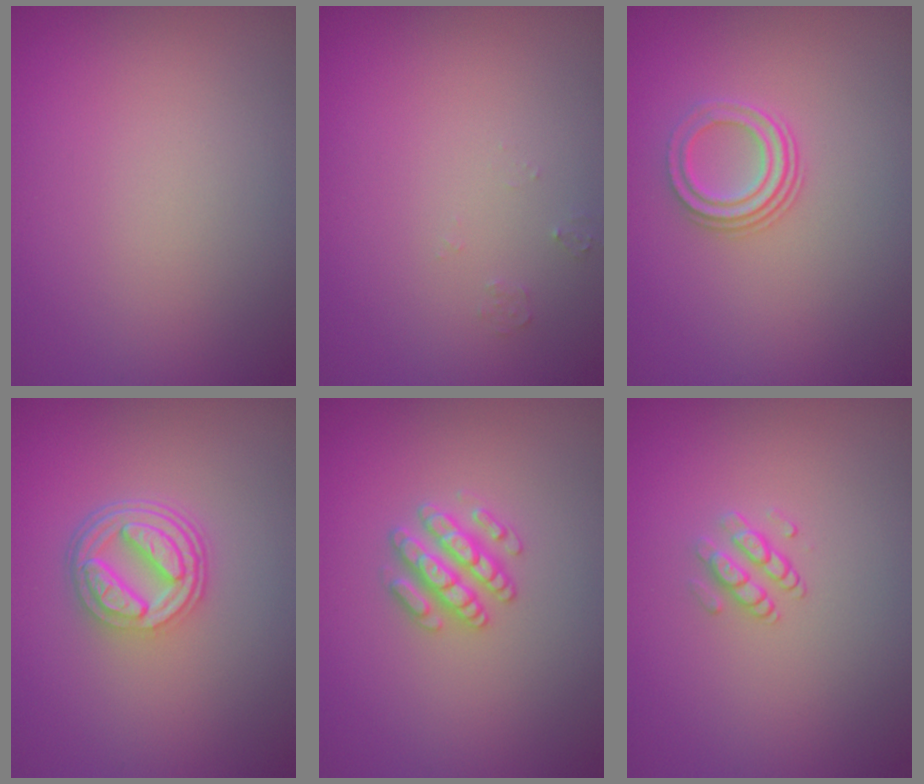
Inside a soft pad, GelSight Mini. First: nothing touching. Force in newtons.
{"total": 0.7, "press": 0.7, "slide": 0.1}
{"total": 2.5, "press": 2.1, "slide": 1.4}
{"total": 4.9, "press": 3.6, "slide": 3.3}
{"total": 2.9, "press": 2.8, "slide": 0.5}
{"total": 1.5, "press": 1.1, "slide": 1.0}